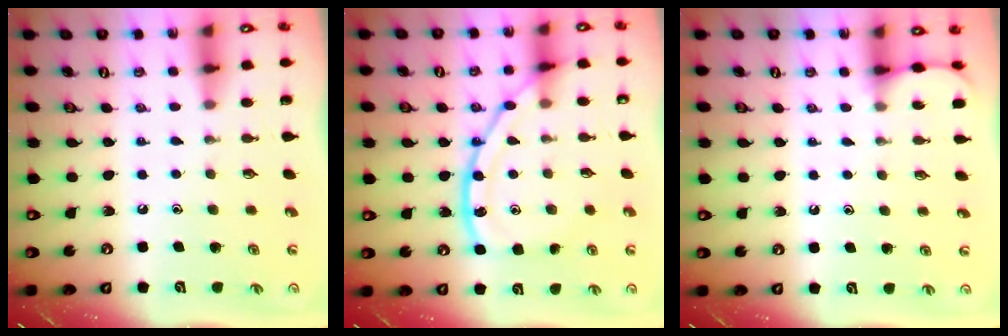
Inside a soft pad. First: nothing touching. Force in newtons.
{"total": 13.0, "press": 13.0, "slide": 0.3}
{"total": 3.5, "press": 3.5, "slide": 0.4}